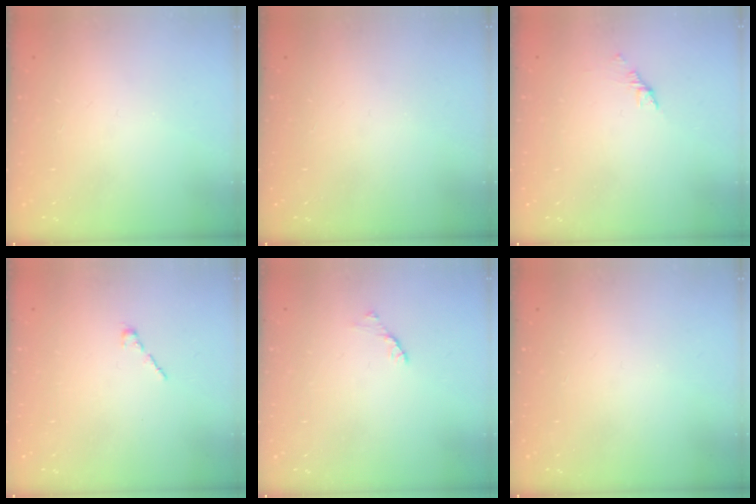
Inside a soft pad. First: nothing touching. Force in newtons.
{"total": 0.0}
{"total": 1.1, "press": 1.0, "slide": 0.5}
{"total": 1.7, "press": 1.7, "slide": 0.5}
{"total": 1.7, "press": 1.6, "slide": 0.4}
{"total": 0.0}